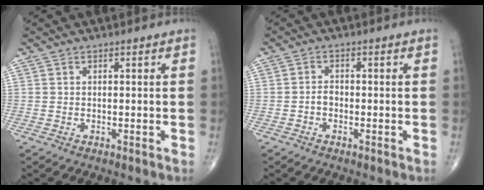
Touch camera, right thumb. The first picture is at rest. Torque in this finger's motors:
{"motor_torque": [0.06, -0.08, 0.38, -0.02, -0.01]}